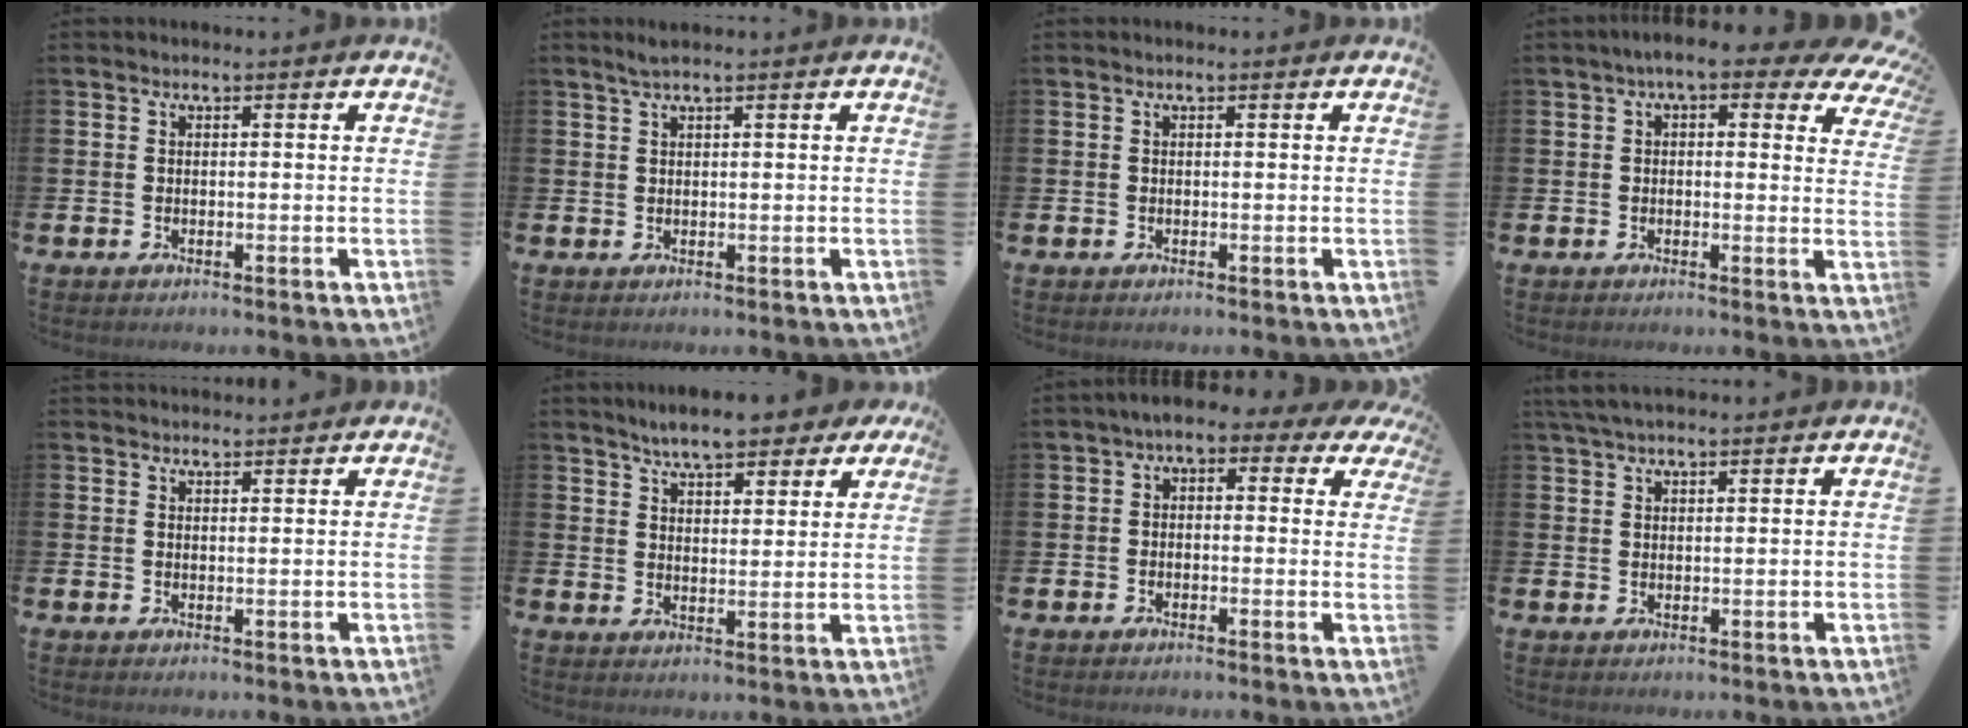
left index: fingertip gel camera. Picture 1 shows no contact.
{"total": 1.6, "force": [1.2, 0.0, 1.0], "torque": [-0.028, 0.006, 0.023]}
{"total": 0.0}
{"total": 5.4, "force": [3.6, 2.1, 3.5], "torque": [-0.063, -0.015, 0.055]}
{"total": 2.2, "force": [2.1, 0.4, 0.0], "torque": [0.005, -0.010, 0.037]}
{"total": 7.0, "force": [6.5, 1.7, 2.2], "torque": [-0.057, -0.023, 0.116]}
{"total": 2.5, "force": [0.2, 1.6, 1.9], "torque": [-0.041, 0.000, -0.006]}
{"total": 3.7, "force": [3.2, 0.9, 1.6], "torque": [-0.037, -0.003, 0.060]}